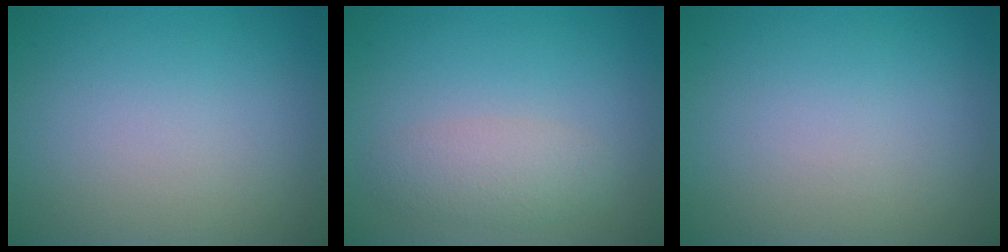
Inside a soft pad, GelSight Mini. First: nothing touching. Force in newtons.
{"total": 2.4, "press": 2.4, "slide": 0.0}
{"total": 0.0}